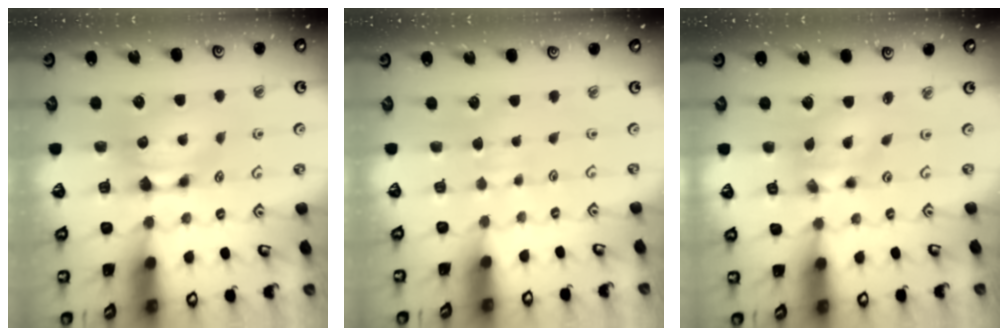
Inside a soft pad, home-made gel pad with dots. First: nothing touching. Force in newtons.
{"total": 3.9, "press": 3.9, "slide": 0.2}
{"total": 1.6, "press": 0.2, "slide": 1.5}